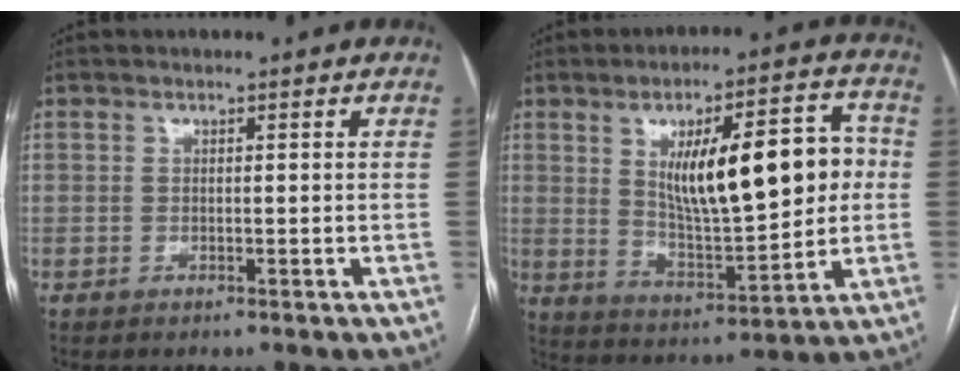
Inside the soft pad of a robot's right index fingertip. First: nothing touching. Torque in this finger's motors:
{"motor_torque": [1.66, 0.48, 0.49, 0.16]}